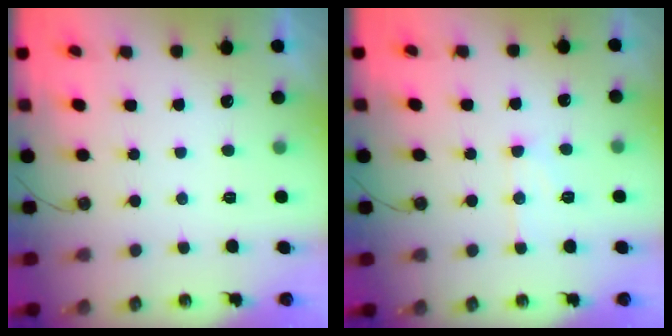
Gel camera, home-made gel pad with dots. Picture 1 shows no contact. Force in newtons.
{"total": 9.0, "press": 9.0, "slide": 0.8}